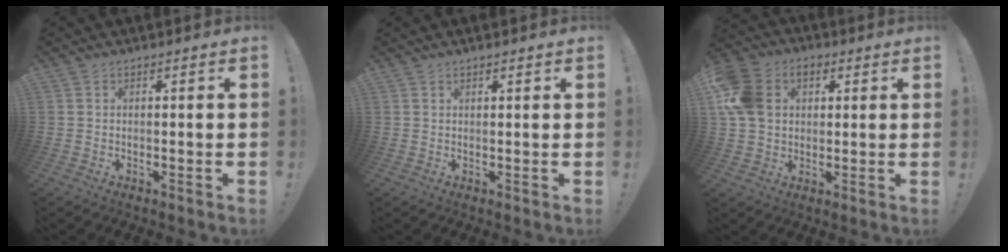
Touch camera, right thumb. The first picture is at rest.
{"total": 0.8, "force": [0.7, 0.0, 0.4], "torque": [-0.005, -0.002, 0.012]}
{"total": 13.7, "force": [3.0, 10.7, 8.0], "torque": [-0.141, 0.003, 0.062]}